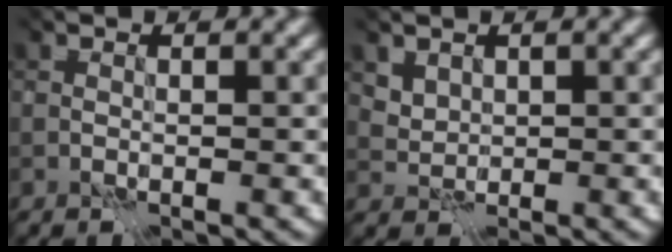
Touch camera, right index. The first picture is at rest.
{"total": 1.1, "force": [0.8, 0.7, -0.3], "torque": [-0.026, -0.028, 0.056]}